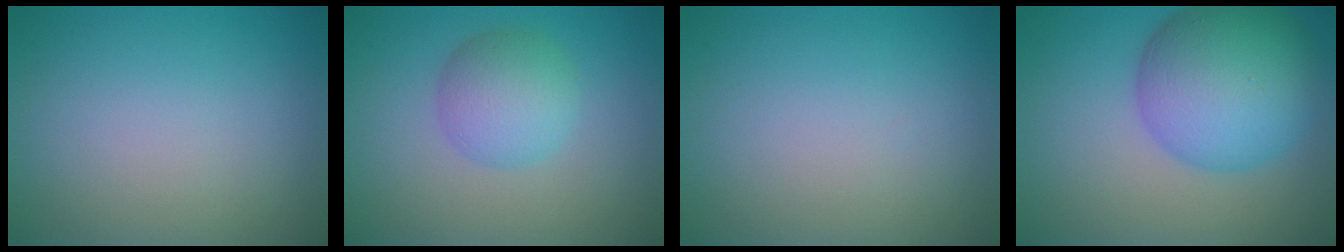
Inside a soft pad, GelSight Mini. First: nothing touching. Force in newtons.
{"total": 3.9, "press": 3.9, "slide": 0.0}
{"total": 0.0}
{"total": 10.0, "press": 10.0, "slide": 0.4}